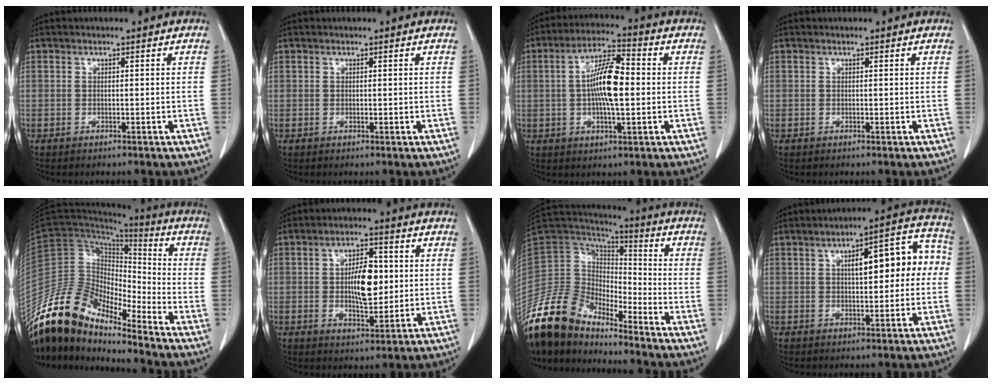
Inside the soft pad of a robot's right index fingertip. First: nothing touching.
{"total": 0.0}
{"total": 10.1, "force": [-0.1, 2.2, 9.8], "torque": [-0.184, 0.012, -0.008]}
{"total": 0.0}
{"total": 14.1, "force": [-12.3, 4.1, 5.6], "torque": [-0.102, 0.050, -0.233]}
{"total": 8.1, "force": [0.5, 3.2, 7.4], "torque": [-0.128, 0.006, 0.012]}
{"total": 14.2, "force": [-12.7, 4.9, 4.0], "torque": [-0.085, 0.048, -0.251]}
{"total": 11.6, "force": [1.5, 3.6, 10.9], "torque": [-0.138, 0.046, 0.020]}